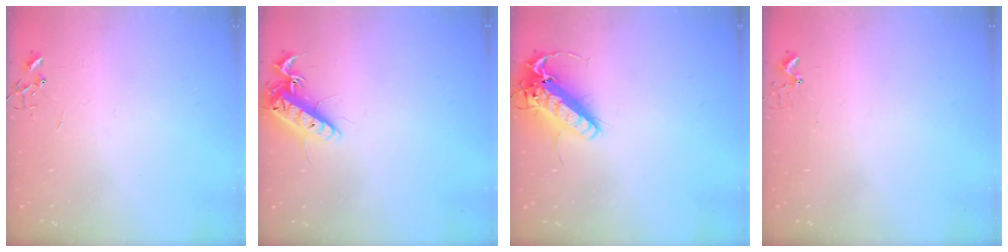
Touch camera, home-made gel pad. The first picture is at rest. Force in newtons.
{"total": 14.2, "press": 14.2, "slide": 1.4}
{"total": 15.9, "press": 15.7, "slide": 2.8}
{"total": 4.2, "press": 4.2, "slide": 0.4}